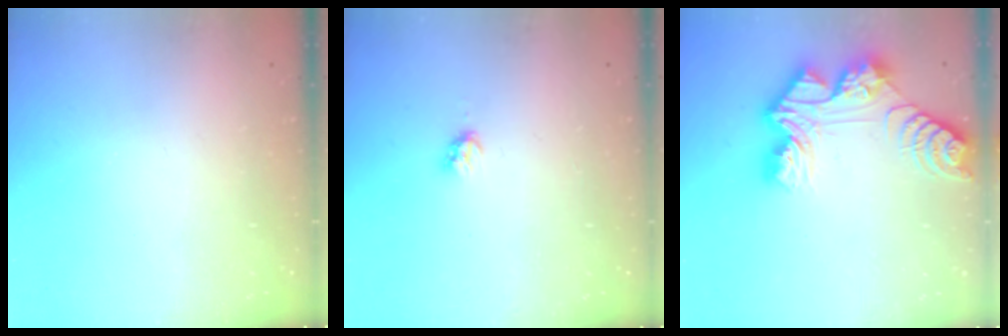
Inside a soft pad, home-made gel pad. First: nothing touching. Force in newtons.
{"total": 2.8, "press": 2.8, "slide": 0.2}
{"total": 13.7, "press": 13.7, "slide": 1.1}